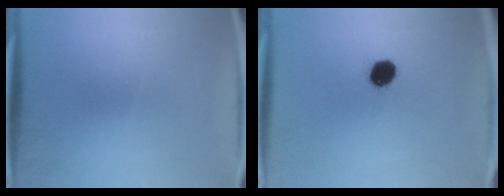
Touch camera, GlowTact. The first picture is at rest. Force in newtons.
{"total": 5.9}